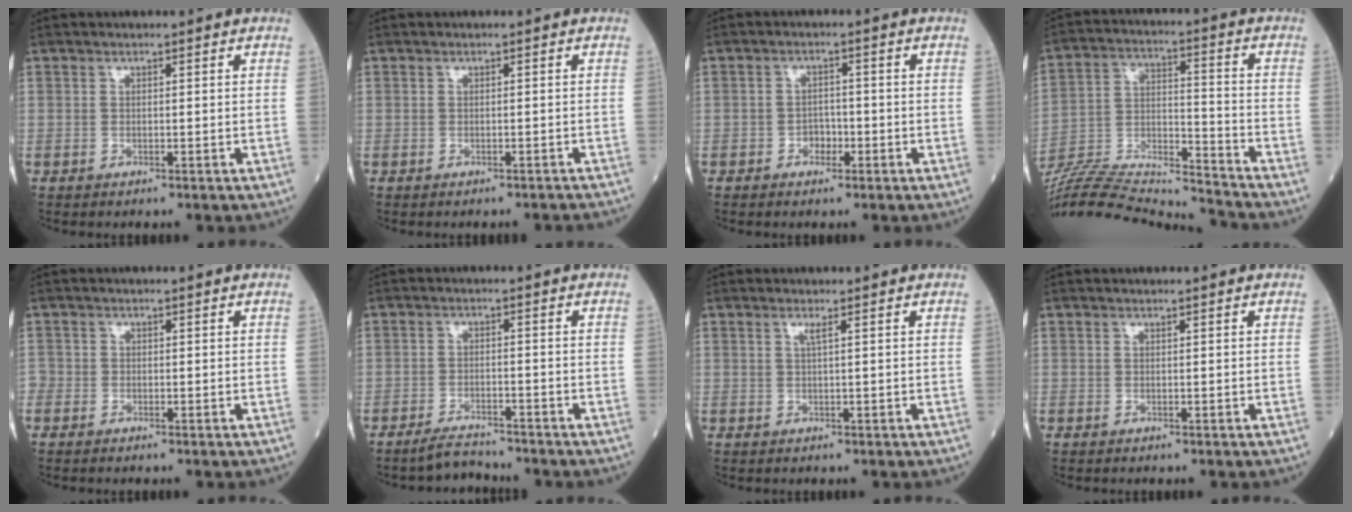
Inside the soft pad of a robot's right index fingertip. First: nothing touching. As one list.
[{"total": 2.5, "force": [-2.4, 0.2, 0.6], "torque": [-0.010, -0.008, -0.027]}, {"total": 2.3, "force": [-1.0, 1.6, 1.2], "torque": [-0.013, 0.008, -0.018]}, {"total": 21.9, "force": [-20.8, -0.5, 6.7], "torque": [-0.148, -0.010, -0.349]}, {"total": 1.4, "force": [-0.6, 1.2, 0.3], "torque": [-0.004, 0.003, -0.016]}, {"total": 3.1, "force": [-3.1, 0.2, 0.2], "torque": [-0.007, -0.013, -0.053]}, {"total": 1.1, "force": [0.5, -0.2, 0.9], "torque": [-0.025, -0.002, 0.011]}, {"total": 0.0}]